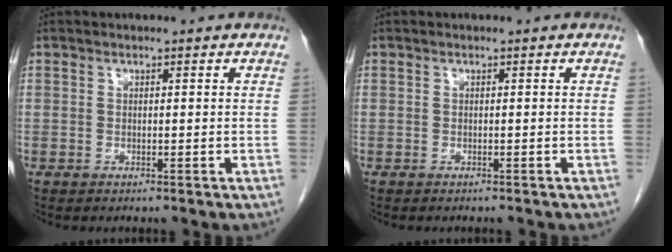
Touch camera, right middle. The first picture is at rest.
{"total": 1.8, "force": [-1.6, 0.3, 0.7], "torque": [-0.014, -0.002, -0.019]}